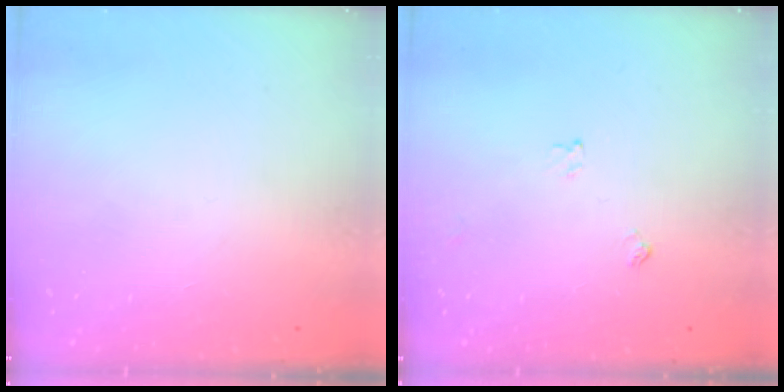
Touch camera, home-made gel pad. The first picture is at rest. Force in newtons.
{"total": 4.0, "press": 3.9, "slide": 0.6}